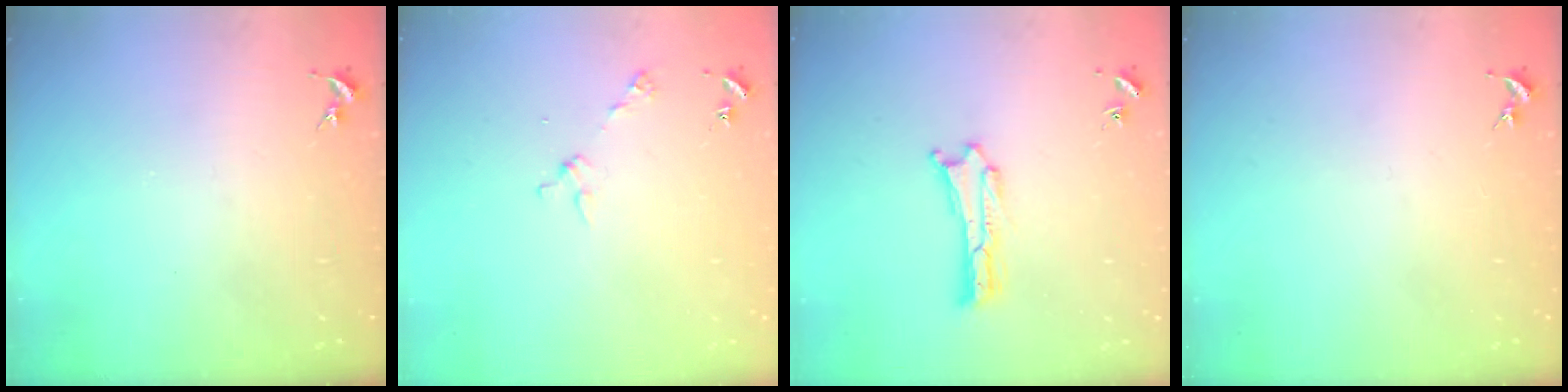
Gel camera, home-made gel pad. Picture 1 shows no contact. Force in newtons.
{"total": 2.9, "press": 2.9, "slide": 0.2}
{"total": 0.0}
{"total": 0.0}